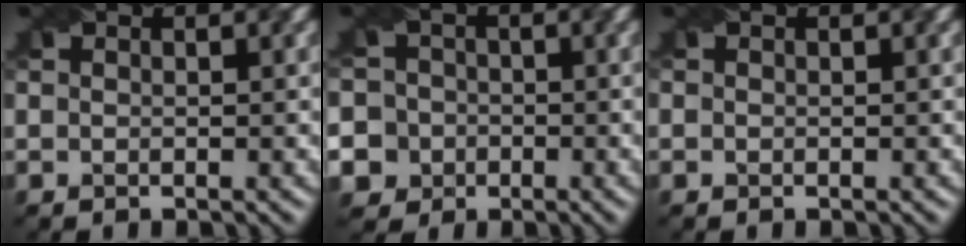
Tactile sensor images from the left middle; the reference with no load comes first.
{"total": 8.1, "force": [-1.9, 7.6, 2.0], "torque": [-0.041, 0.019, -0.059]}
{"total": 0.0}